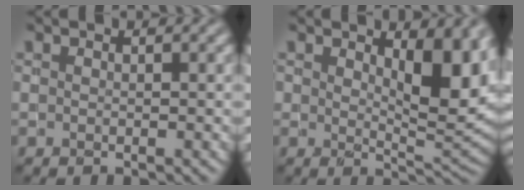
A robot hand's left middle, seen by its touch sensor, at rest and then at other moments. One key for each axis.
{"total": 5.8, "fx": 2.2, "fy": 2.5, "fz": 4.7, "tx": -0.061, "ty": -0.012, "tz": 0.037}